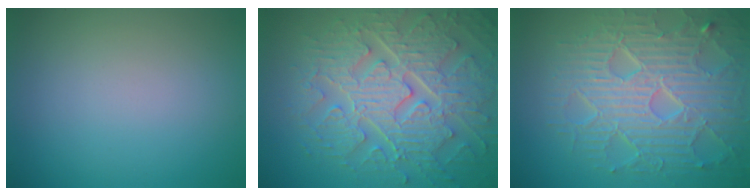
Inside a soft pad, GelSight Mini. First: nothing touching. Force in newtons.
{"total": 9.1, "press": 6.6, "slide": 6.2}
{"total": 9.0, "press": 6.3, "slide": 6.5}